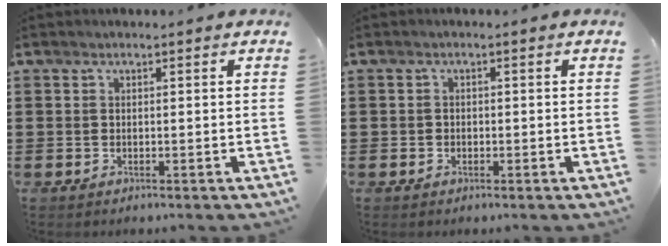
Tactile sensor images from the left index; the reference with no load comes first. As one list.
[{"total": 0.8, "force": [-0.3, 0.7, 0.2], "torque": [-0.007, 0.003, -0.007]}]